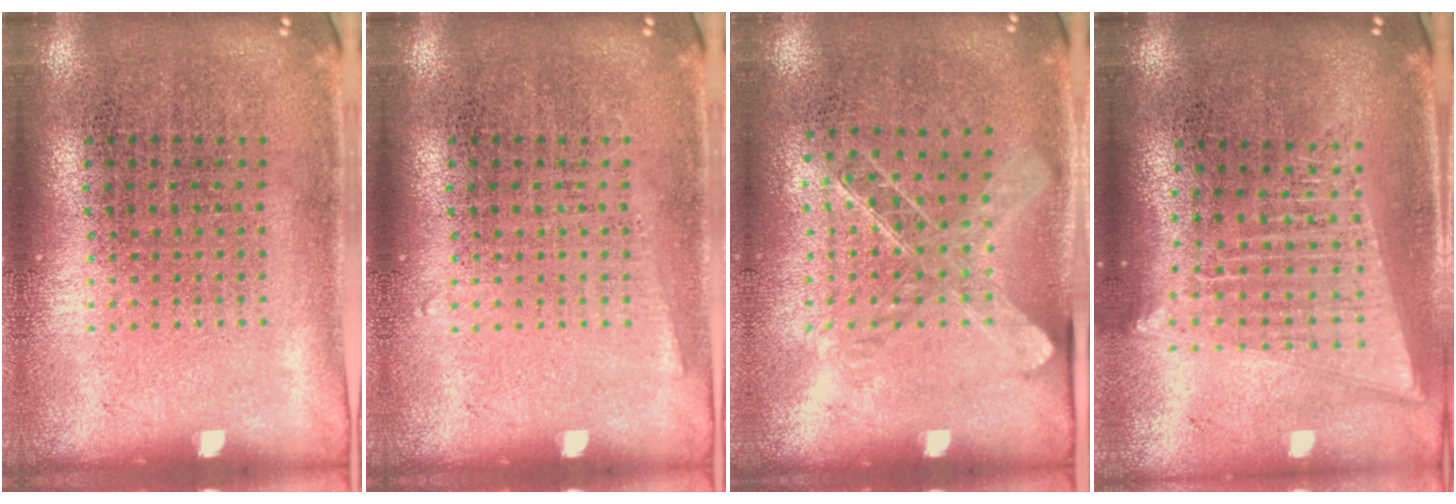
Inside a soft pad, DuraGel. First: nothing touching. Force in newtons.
{"total": 0.7, "press": 0.7, "slide": 0.0}
{"total": 1.3, "press": 1.1, "slide": 0.7}
{"total": 2.0, "press": 1.8, "slide": 1.0}